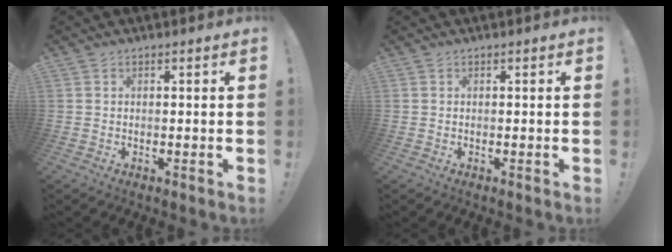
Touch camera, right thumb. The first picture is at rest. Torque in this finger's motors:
{"motor_torque": [-0.01, 0.01, 0.00, 0.00, 0.00]}